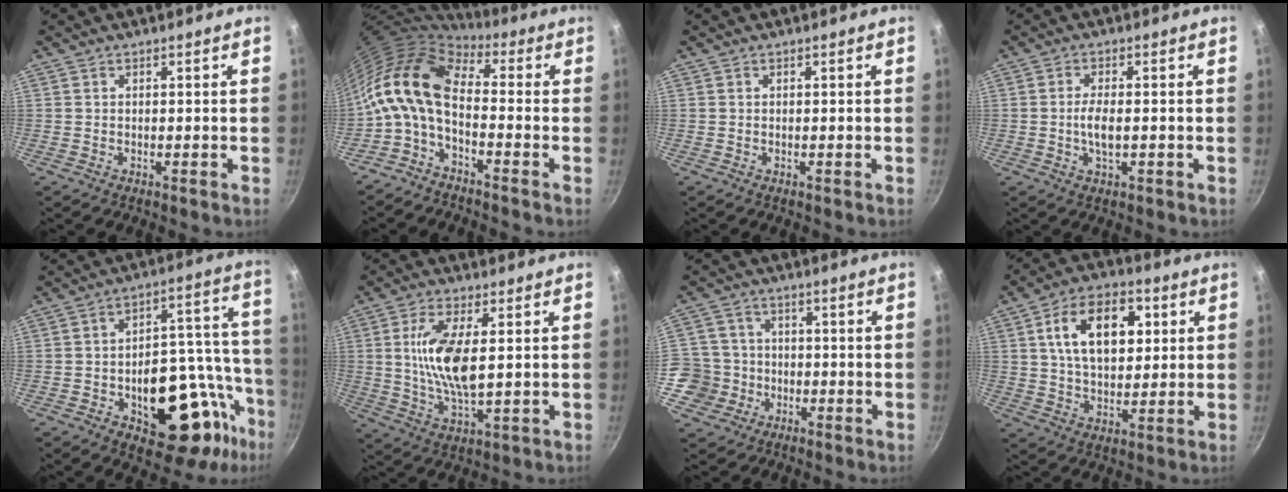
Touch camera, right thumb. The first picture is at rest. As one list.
[{"total": 13.3, "force": [-1.8, 7.2, 11.1], "torque": [-0.214, 0.032, -0.052]}, {"total": 0.0}, {"total": 4.2, "force": [-0.5, 1.7, 3.8], "torque": [-0.072, 0.004, -0.011]}, {"total": 25.9, "force": [-9.2, 15.0, 19.0], "torque": [-0.181, 0.052, -0.118]}, {"total": 11.9, "force": [1.8, 4.7, 10.8], "torque": [-0.208, -0.008, 0.036]}, {"total": 9.0, "force": [-2.4, 8.5, 1.6], "torque": [0.000, 0.032, -0.051]}, {"total": 15.3, "force": [4.1, 9.4, 11.4], "torque": [-0.157, 0.000, 0.063]}]